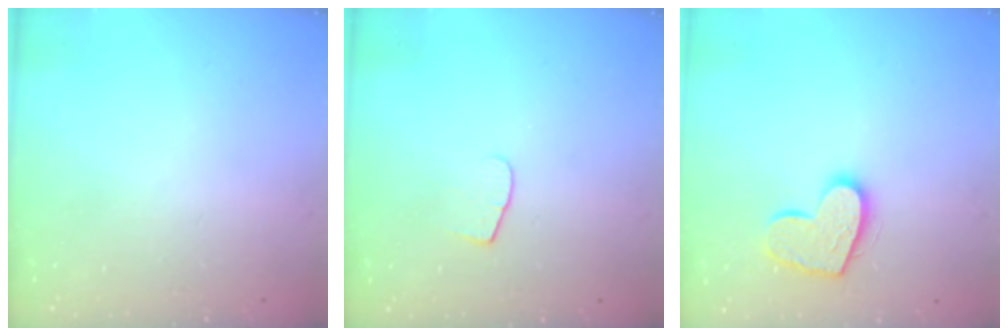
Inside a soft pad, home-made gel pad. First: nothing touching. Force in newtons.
{"total": 5.2, "press": 5.2, "slide": 0.6}
{"total": 13.3, "press": 13.3, "slide": 0.9}